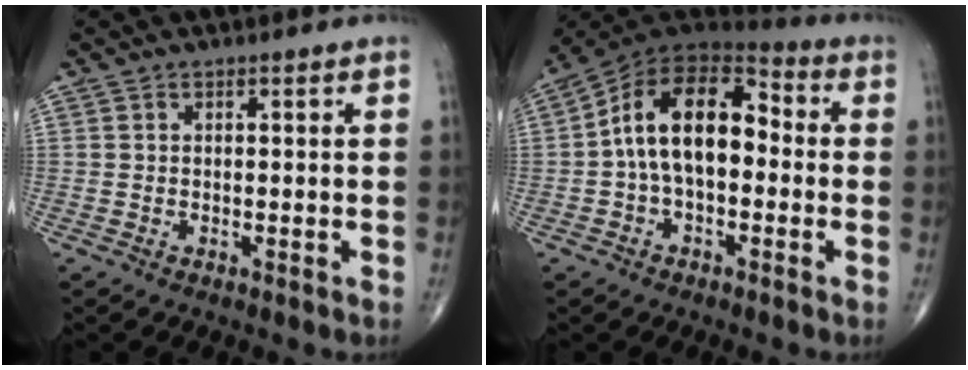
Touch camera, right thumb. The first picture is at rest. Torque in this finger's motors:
{"motor_torque": [0.45, 3.29, 0.35, -0.12, 0.39]}